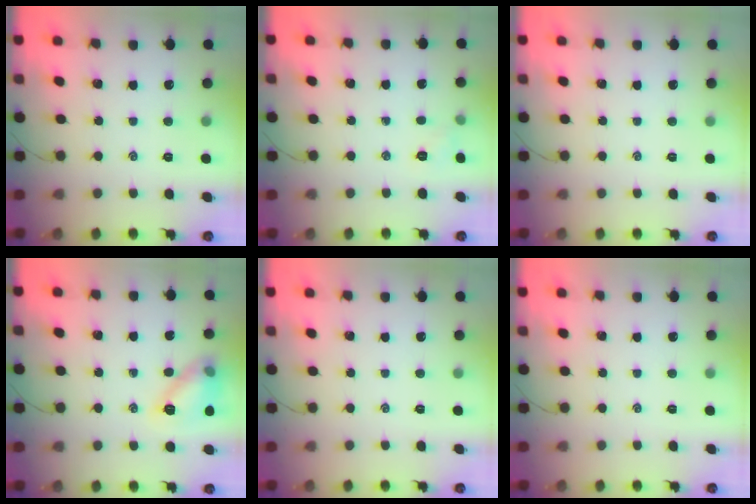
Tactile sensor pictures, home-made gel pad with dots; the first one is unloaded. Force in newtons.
{"total": 4.2, "press": 4.0, "slide": 1.2}
{"total": 0.0}
{"total": 11.9, "press": 11.9, "slide": 0.3}
{"total": 0.0}
{"total": 0.0}